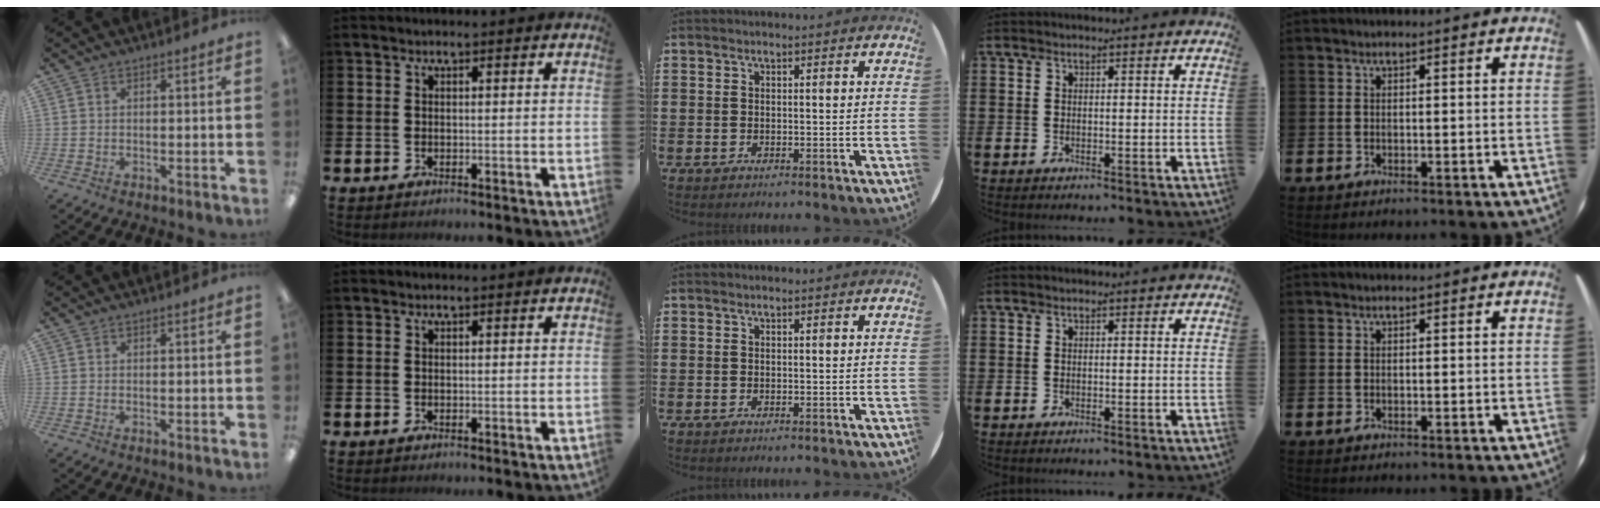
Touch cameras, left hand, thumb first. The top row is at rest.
{}